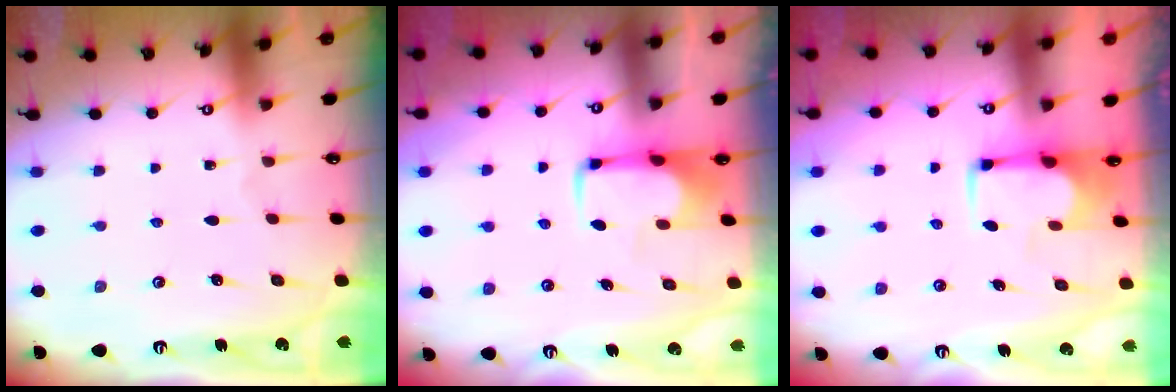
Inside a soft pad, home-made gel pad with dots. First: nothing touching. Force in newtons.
{"total": 1.6, "press": 1.5, "slide": 0.5}
{"total": 1.9, "press": 1.7, "slide": 0.8}